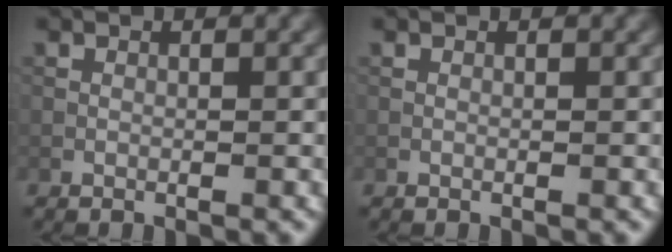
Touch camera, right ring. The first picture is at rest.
{"total": 0.0}